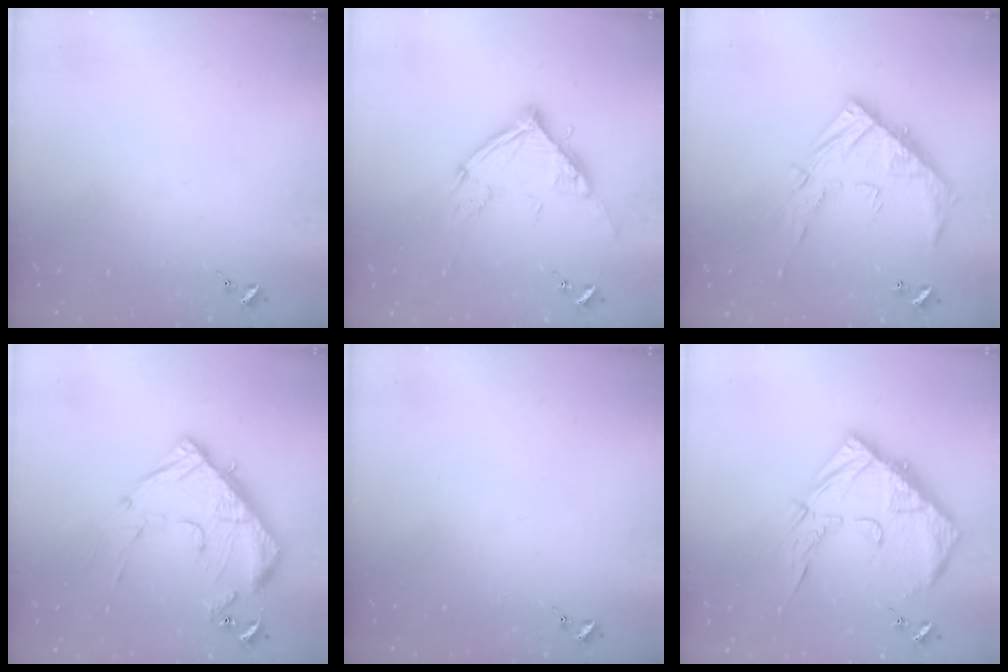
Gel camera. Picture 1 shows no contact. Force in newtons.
{"total": 12.9, "press": 12.8, "slide": 1.3}
{"total": 15.0, "press": 15.0, "slide": 1.0}
{"total": 16.6, "press": 16.6, "slide": 1.4}
{"total": 0.0}
{"total": 16.8, "press": 16.7, "slide": 1.7}